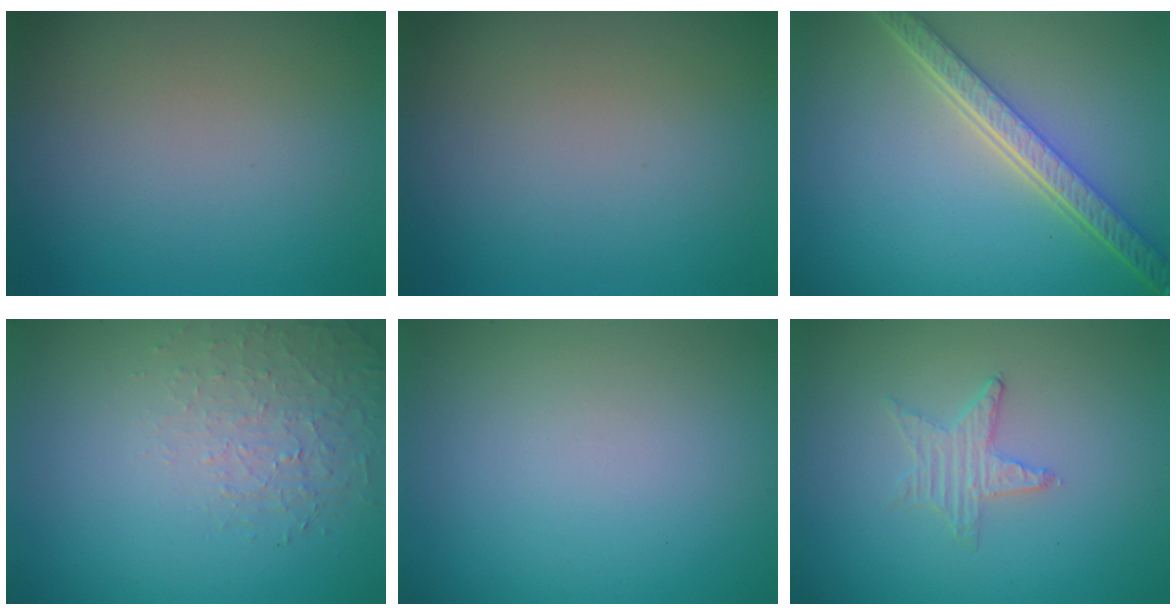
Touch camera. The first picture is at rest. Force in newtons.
{"total": 0.0}
{"total": 5.3, "press": 4.1, "slide": 3.3}
{"total": 1.5, "press": 0.8, "slide": 1.3}
{"total": 0.0}
{"total": 0.9, "press": 0.9, "slide": 0.2}